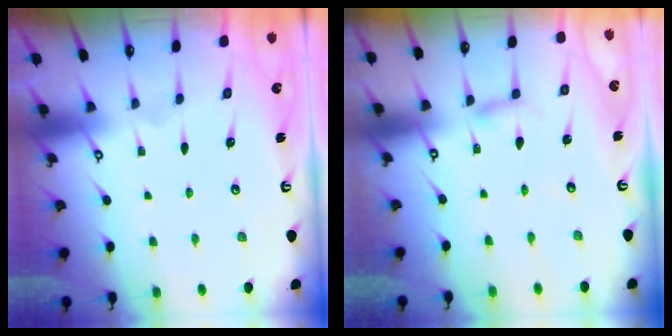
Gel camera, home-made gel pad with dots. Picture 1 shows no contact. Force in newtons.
{"total": 2.6, "press": 2.6, "slide": 0.1}